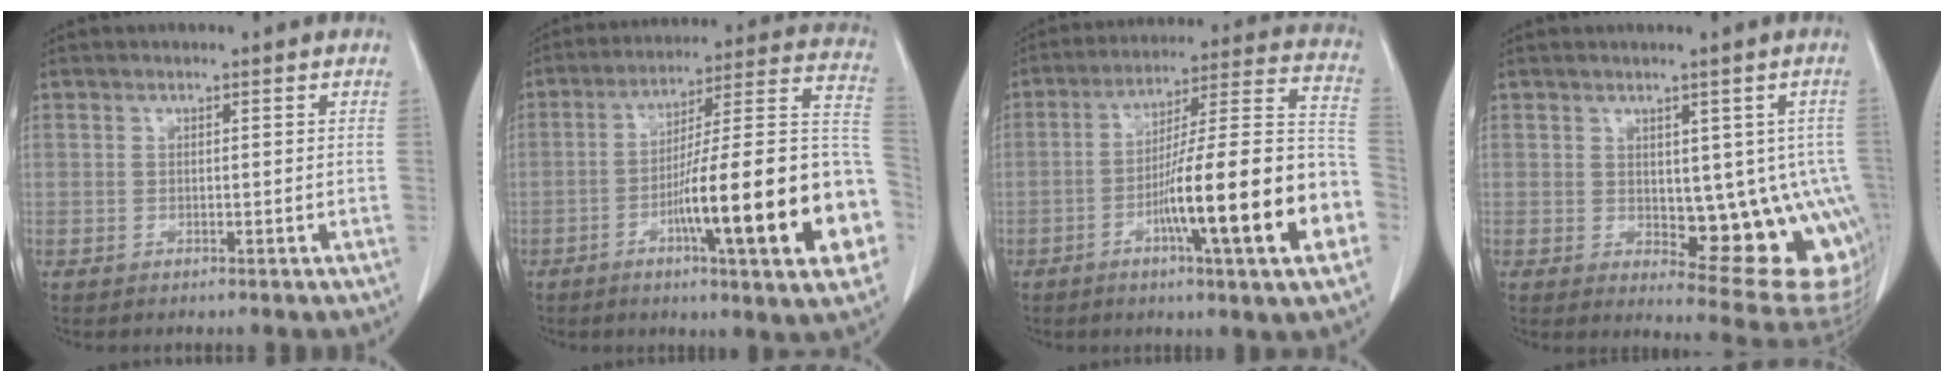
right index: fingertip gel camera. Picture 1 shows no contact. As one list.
[{"total": 24.1, "force": [-7.3, 2.2, 22.9], "torque": [-0.254, 0.015, -0.103]}, {"total": 20.7, "force": [-6.9, 0.8, 19.5], "torque": [-0.263, 0.008, -0.107]}, {"total": 13.1, "force": [-1.2, 5.7, 11.7], "torque": [-0.096, 0.001, 0.002]}]